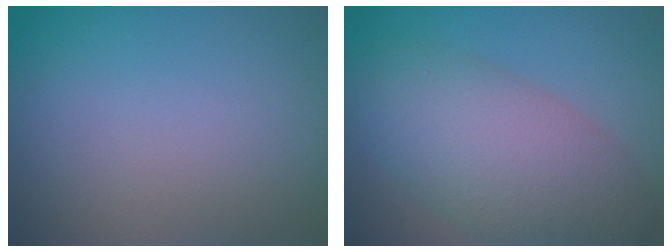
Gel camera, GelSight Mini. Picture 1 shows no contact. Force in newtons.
{"total": 8.5, "press": 8.5, "slide": 0.2}